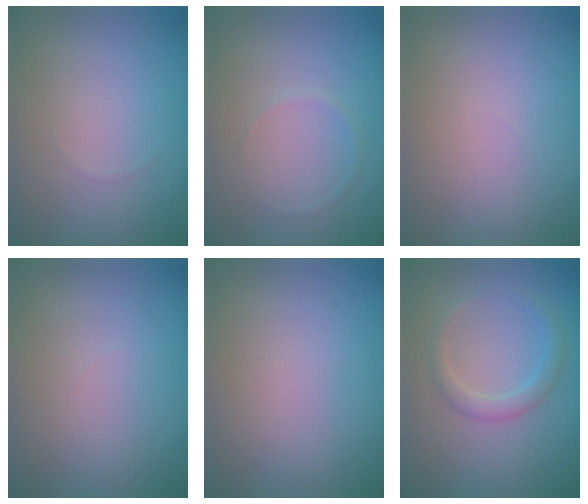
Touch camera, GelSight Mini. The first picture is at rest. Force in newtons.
{"total": 0.5, "press": 0.5, "slide": 0.1}
{"total": 0.0}
{"total": 0.0}
{"total": 0.0}
{"total": 2.0, "press": 2.0, "slide": 0.1}